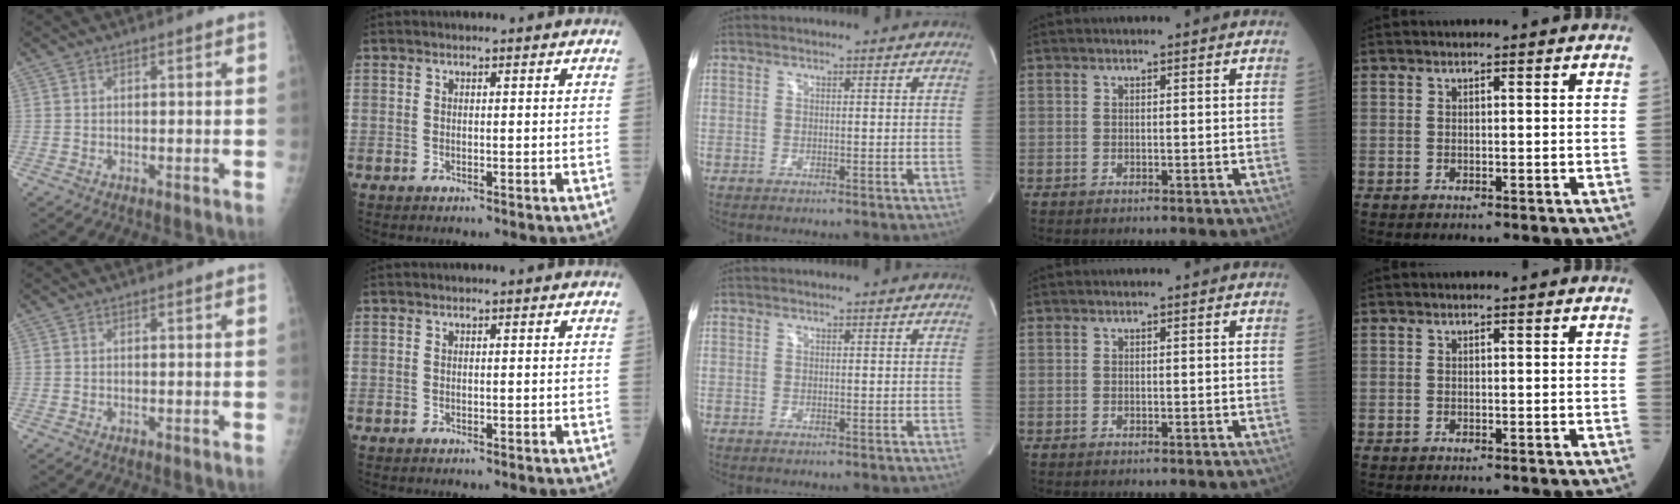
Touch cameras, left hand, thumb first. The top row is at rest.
{}